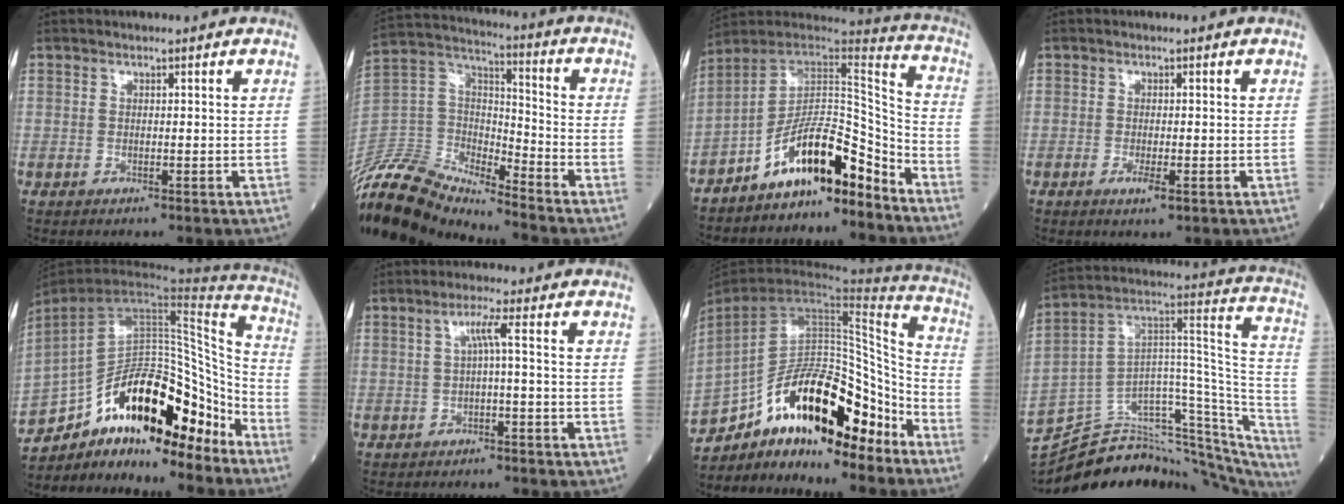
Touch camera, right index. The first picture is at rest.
{"total": 15.9, "force": [-15.2, 2.2, 4.1], "torque": [-0.087, 0.045, -0.293]}
{"total": 12.5, "force": [-9.1, 3.2, 8.0], "torque": [-0.123, 0.044, -0.157]}
{"total": 1.8, "force": [-0.7, 0.1, 1.7], "torque": [-0.030, -0.005, -0.011]}
{"total": 24.2, "force": [-16.7, 8.1, 15.6], "torque": [-0.274, 0.023, -0.268]}
{"total": 2.7, "force": [0.1, -0.6, 2.7], "torque": [-0.051, 0.006, 0.003]}
{"total": 23.6, "force": [-16.5, 7.5, 15.1], "torque": [-0.281, 0.016, -0.273]}
{"total": 31.2, "force": [-26.7, 7.9, 14.0], "torque": [-0.136, 0.044, -0.368]}